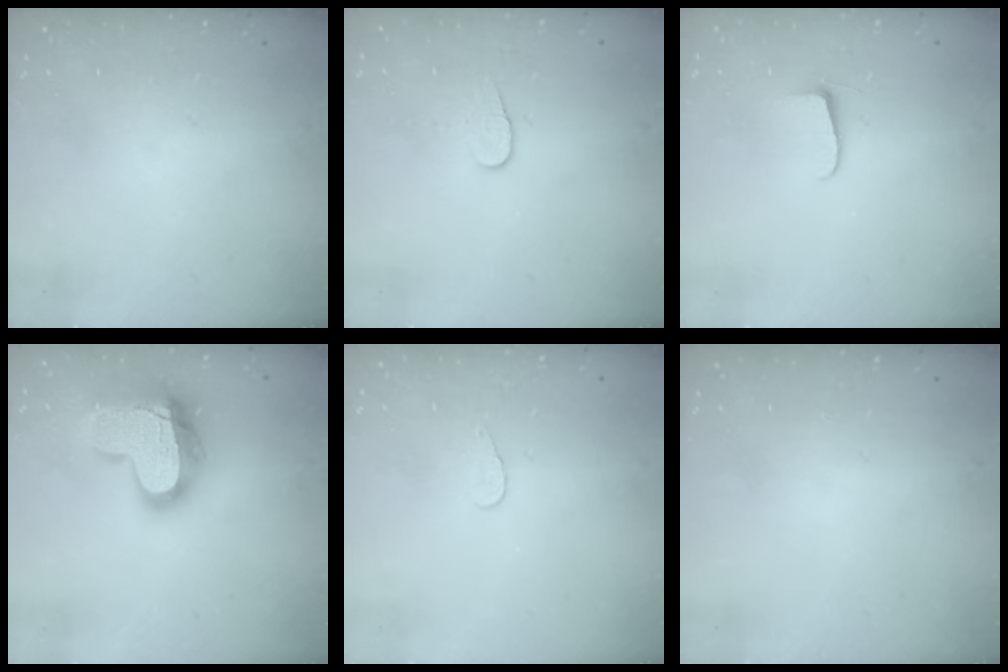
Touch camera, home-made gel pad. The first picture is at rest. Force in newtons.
{"total": 5.3, "press": 5.3, "slide": 0.5}
{"total": 5.1, "press": 5.1, "slide": 0.5}
{"total": 19.3, "press": 19.2, "slide": 1.6}
{"total": 3.4, "press": 3.4, "slide": 0.4}
{"total": 0.0}